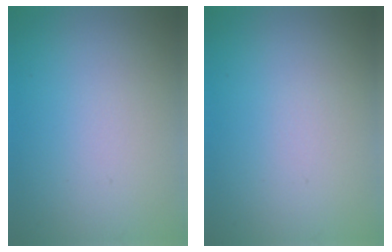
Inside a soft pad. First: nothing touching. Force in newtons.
{"total": 0.0}